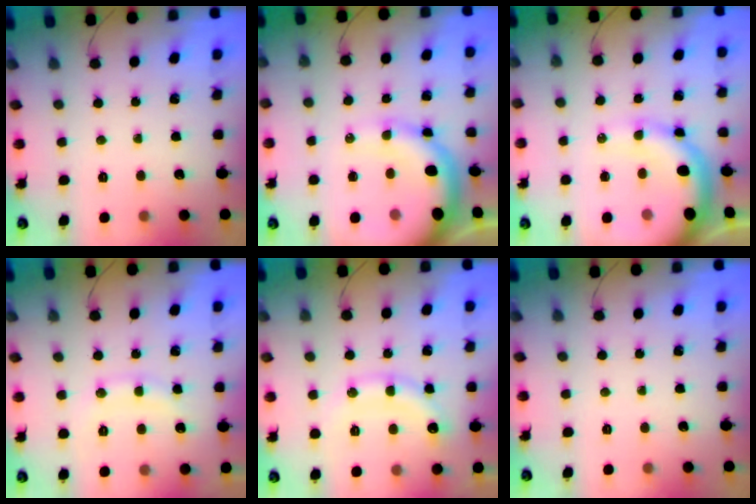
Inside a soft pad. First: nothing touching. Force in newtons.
{"total": 14.5, "press": 14.3, "slide": 2.0}
{"total": 14.5, "press": 14.3, "slide": 2.0}
{"total": 8.5, "press": 8.5, "slide": 0.8}
{"total": 13.4, "press": 13.3, "slide": 1.3}
{"total": 0.0}